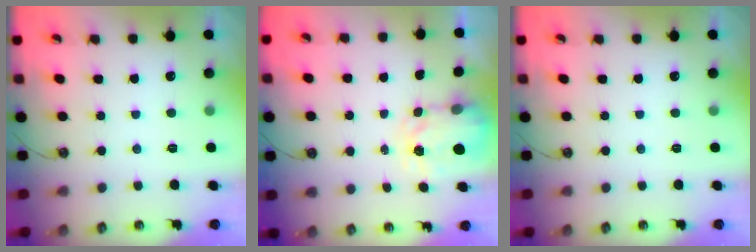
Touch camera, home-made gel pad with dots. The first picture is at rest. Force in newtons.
{"total": 3.5, "press": 3.5, "slide": 0.4}
{"total": 0.0}